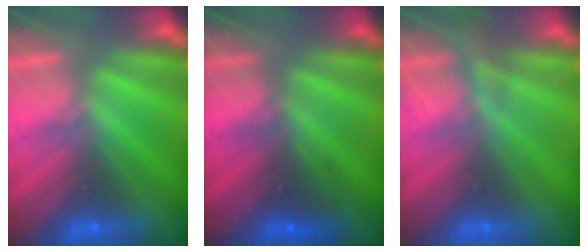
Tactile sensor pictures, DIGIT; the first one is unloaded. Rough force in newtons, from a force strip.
{"total": 2.5}
{"total": 2.3}